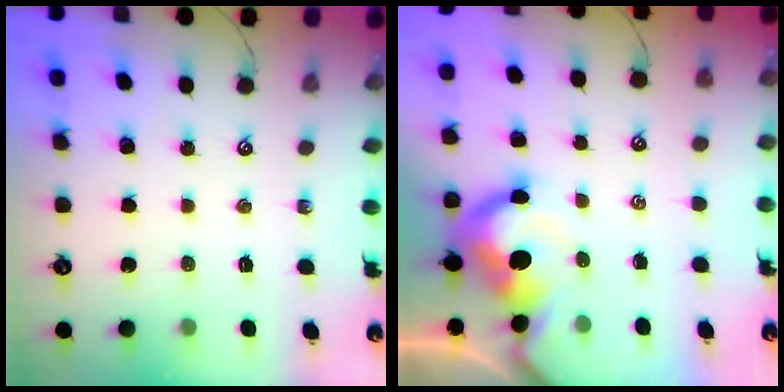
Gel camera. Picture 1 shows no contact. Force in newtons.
{"total": 6.7, "press": 6.6, "slide": 1.1}